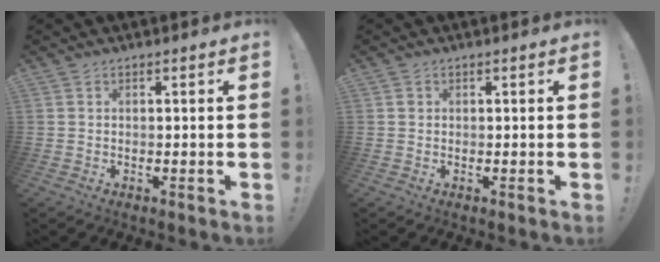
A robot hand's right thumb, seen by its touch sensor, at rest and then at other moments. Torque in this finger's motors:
{"motor_torque": [0.02, 0.21, -0.18, 0.07, -0.03]}